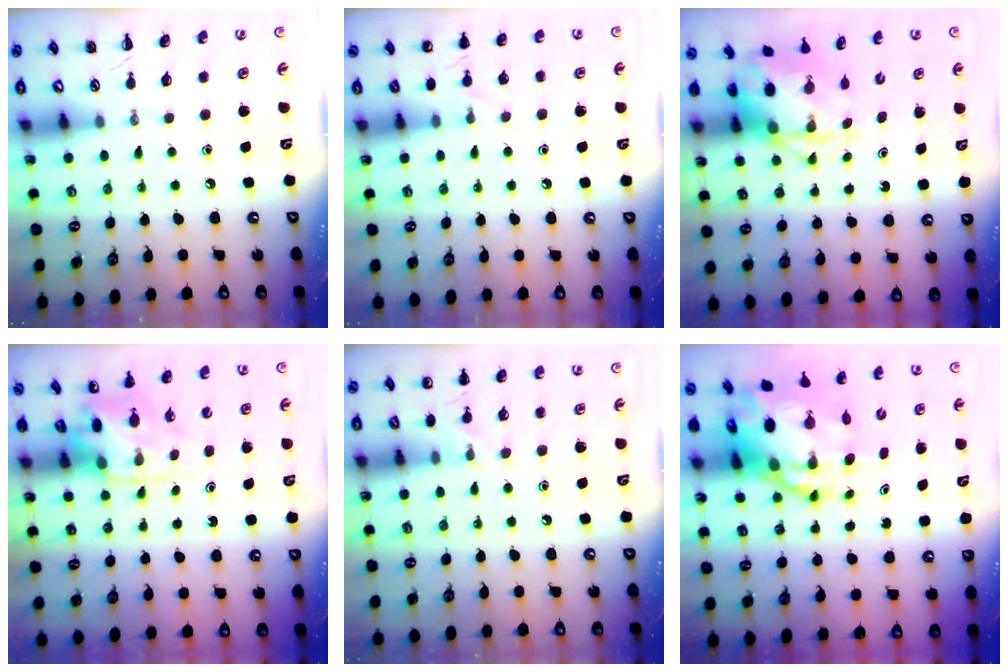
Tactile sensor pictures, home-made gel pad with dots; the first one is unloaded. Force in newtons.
{"total": 5.5, "press": 5.2, "slide": 1.9}
{"total": 5.4, "press": 5.4, "slide": 0.7}
{"total": 4.2, "press": 4.0, "slide": 1.0}
{"total": 7.0, "press": 6.7, "slide": 1.9}
{"total": 11.5, "press": 11.1, "slide": 2.9}